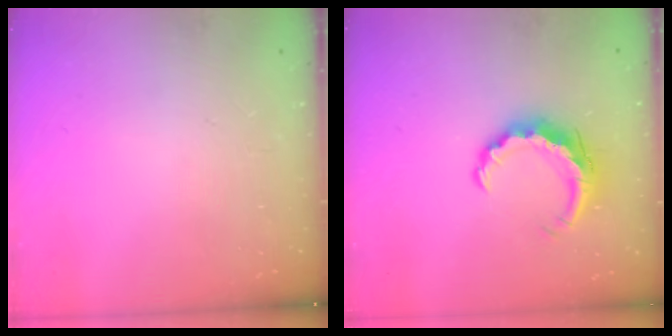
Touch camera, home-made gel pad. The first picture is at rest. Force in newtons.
{"total": 8.2, "press": 8.2, "slide": 0.1}